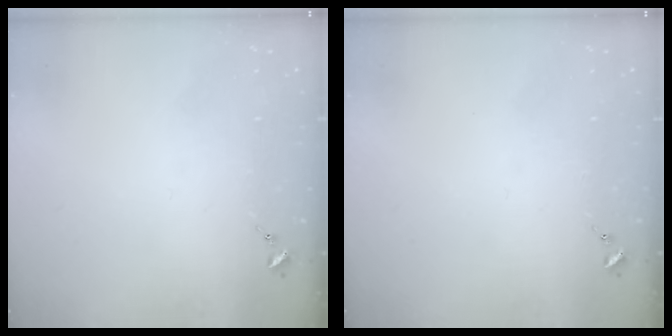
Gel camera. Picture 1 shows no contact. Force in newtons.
{"total": 0.0}